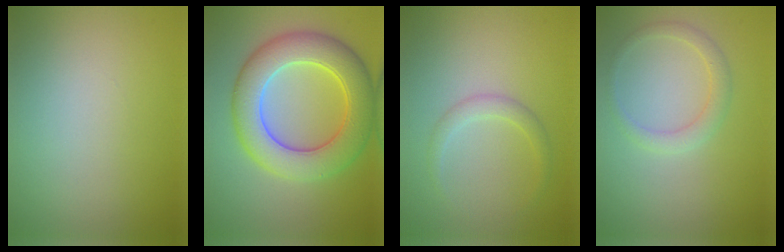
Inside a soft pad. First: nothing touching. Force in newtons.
{"total": 8.1, "press": 8.1, "slide": 0.2}
{"total": 1.5, "press": 1.5, "slide": 0.0}
{"total": 1.8, "press": 1.8, "slide": 0.0}